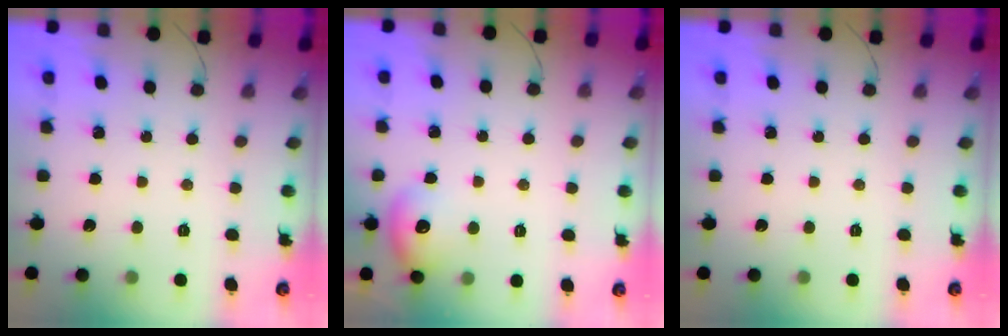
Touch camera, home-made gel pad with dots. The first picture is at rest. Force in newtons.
{"total": 9.4, "press": 9.3, "slide": 1.3}
{"total": 0.0}